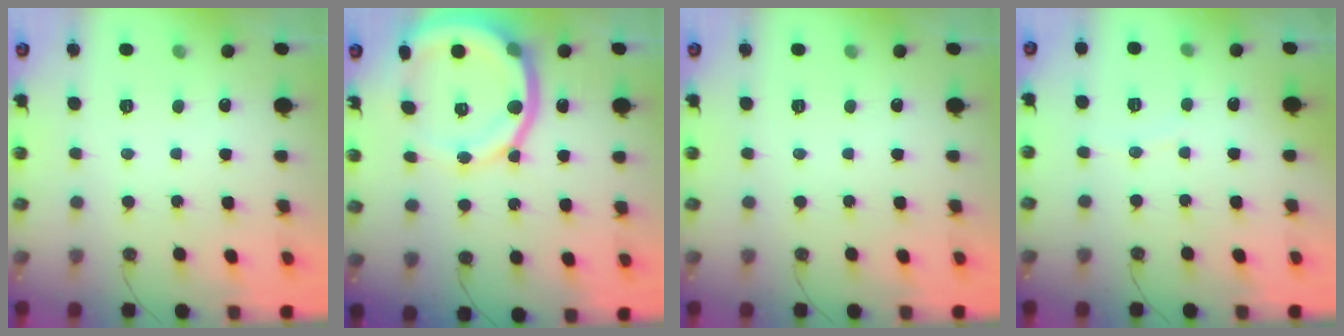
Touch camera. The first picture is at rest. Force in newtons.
{"total": 17.2, "press": 17.1, "slide": 1.9}
{"total": 0.0}
{"total": 2.8, "press": 2.8, "slide": 0.4}